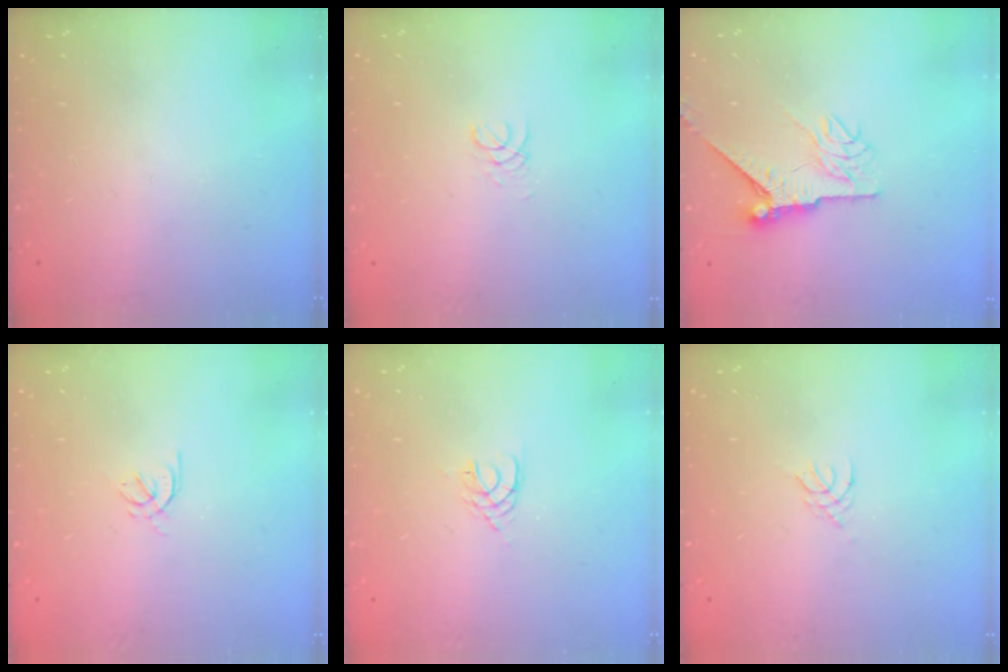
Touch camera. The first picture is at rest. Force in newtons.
{"total": 1.0, "press": 1.0, "slide": 0.1}
{"total": 8.1, "press": 8.1, "slide": 0.5}
{"total": 2.1, "press": 2.0, "slide": 0.6}
{"total": 2.0, "press": 1.9, "slide": 0.3}
{"total": 1.2, "press": 1.2, "slide": 0.3}